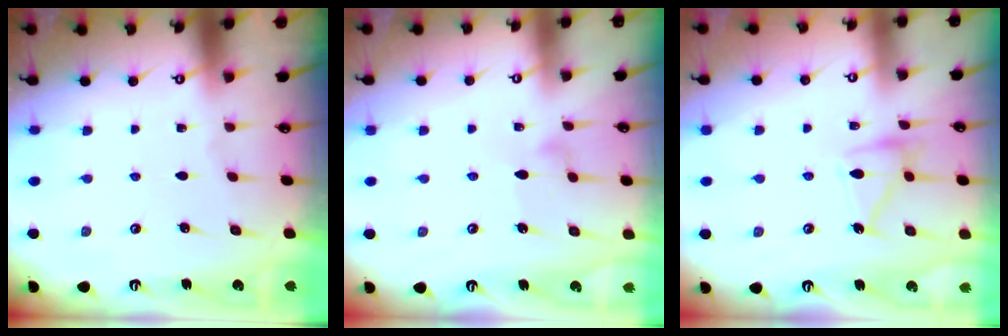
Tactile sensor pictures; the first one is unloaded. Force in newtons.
{"total": 6.2, "press": 6.2, "slide": 0.3}
{"total": 12.7, "press": 12.7, "slide": 0.7}